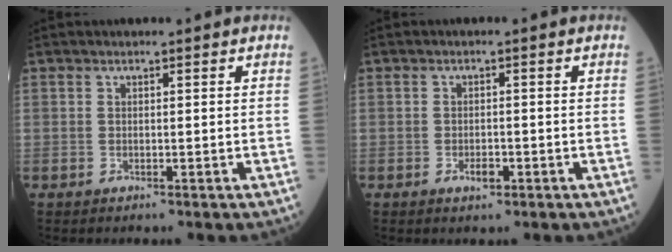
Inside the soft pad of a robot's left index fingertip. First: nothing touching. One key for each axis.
{"total": 1.9, "fx": -1.1, "fy": 0.8, "fz": 1.3, "tx": -0.022, "ty": 0.001, "tz": -0.014}